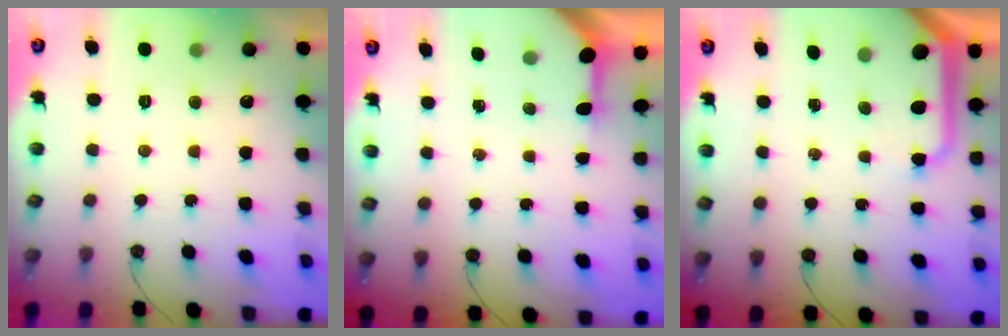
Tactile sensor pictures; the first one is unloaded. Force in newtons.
{"total": 3.0, "press": 3.0, "slide": 0.3}
{"total": 9.9, "press": 9.8, "slide": 1.1}